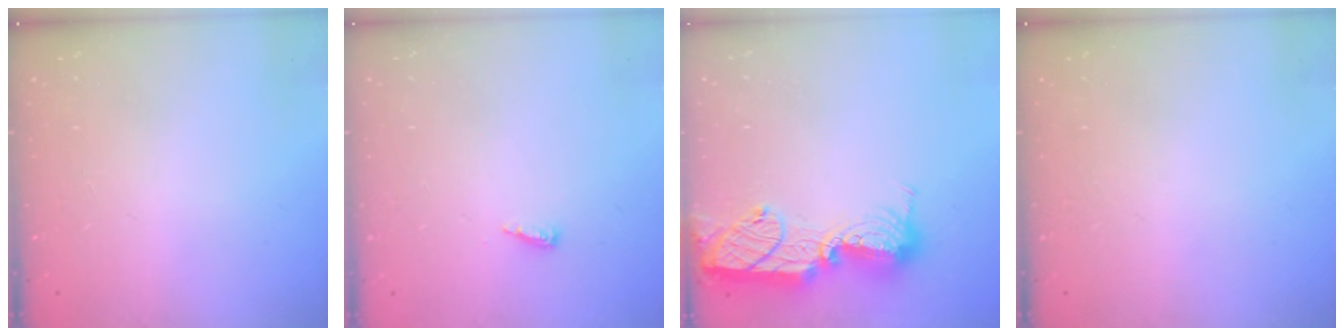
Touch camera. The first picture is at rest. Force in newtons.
{"total": 4.2, "press": 4.1, "slide": 0.4}
{"total": 14.9, "press": 14.9, "slide": 0.9}
{"total": 0.0}